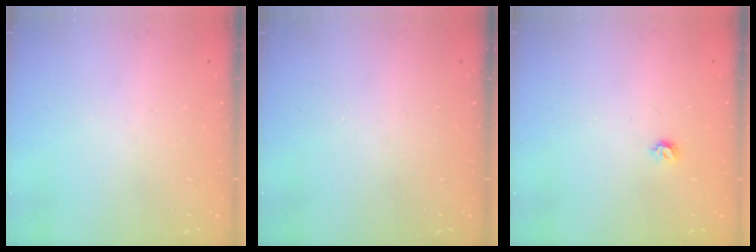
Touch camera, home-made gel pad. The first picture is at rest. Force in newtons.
{"total": 0.0}
{"total": 4.1, "press": 4.0, "slide": 0.8}